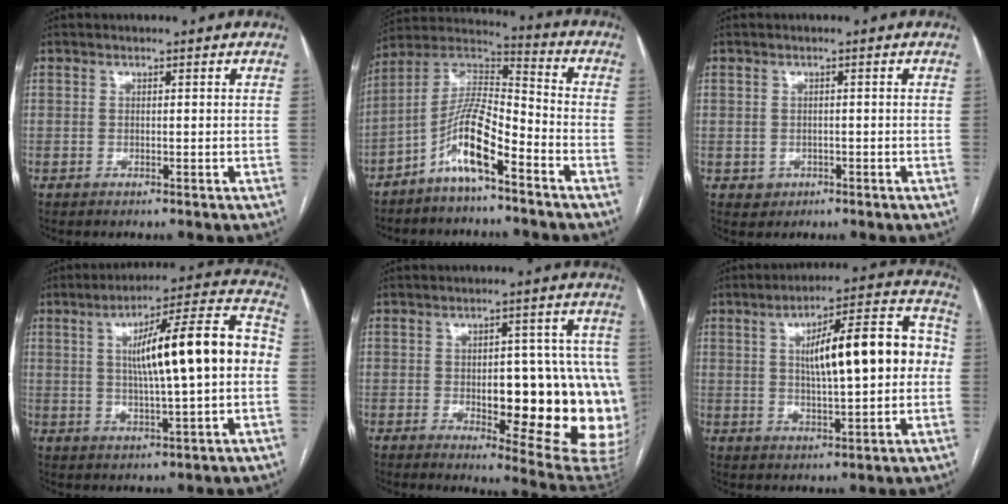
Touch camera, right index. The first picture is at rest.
{"total": 10.8, "force": [-6.1, 2.1, 8.7], "torque": [-0.174, 0.019, -0.120]}
{"total": 2.0, "force": [-0.7, 1.9, 0.2], "torque": [0.004, 0.008, -0.004]}
{"total": 16.3, "force": [1.1, 1.9, 16.1], "torque": [-0.244, 0.036, 0.015]}
{"total": 19.6, "force": [-2.4, 5.9, 18.5], "torque": [-0.151, 0.020, -0.005]}
{"total": 15.9, "force": [1.6, 4.1, 15.2], "torque": [-0.220, 0.044, 0.026]}